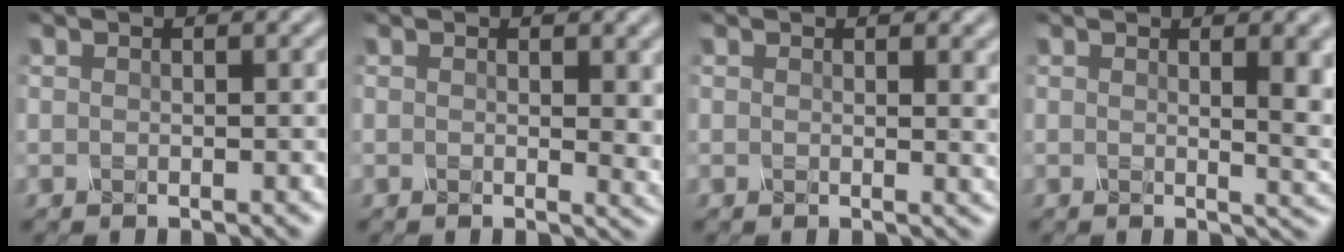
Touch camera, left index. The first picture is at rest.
{"total": 3.2, "force": [0.9, 1.1, 2.9], "torque": [-0.030, -0.003, 0.017]}
{"total": 2.3, "force": [1.1, 0.9, 1.8], "torque": [-0.015, -0.001, 0.017]}
{"total": 5.7, "force": [1.0, 1.9, 5.3], "torque": [-0.043, -0.006, 0.019]}